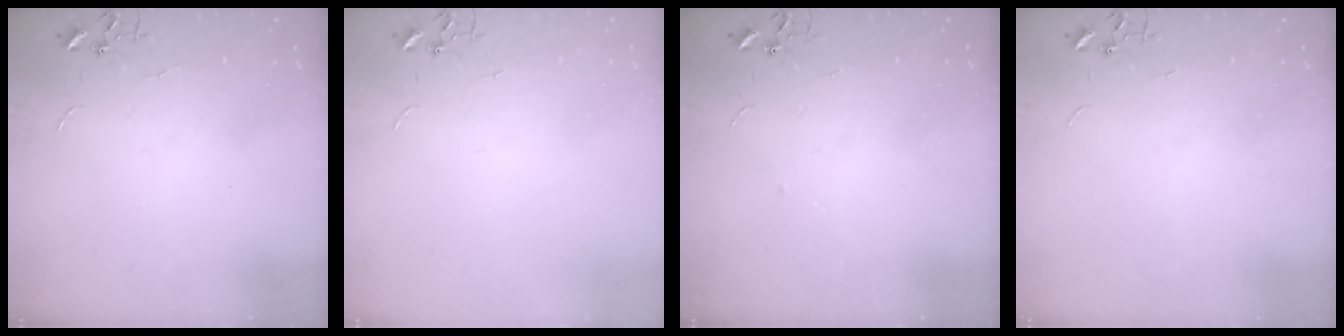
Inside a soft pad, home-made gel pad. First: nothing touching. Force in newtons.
{"total": 0.0}
{"total": 2.7, "press": 2.7, "slide": 0.4}
{"total": 0.0}